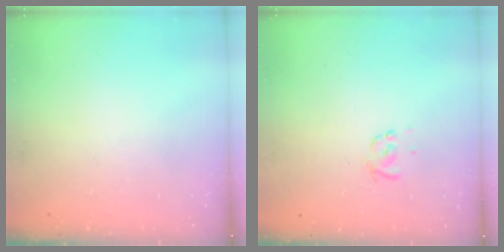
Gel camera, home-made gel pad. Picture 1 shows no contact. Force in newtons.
{"total": 0.9, "press": 0.9, "slide": 0.2}